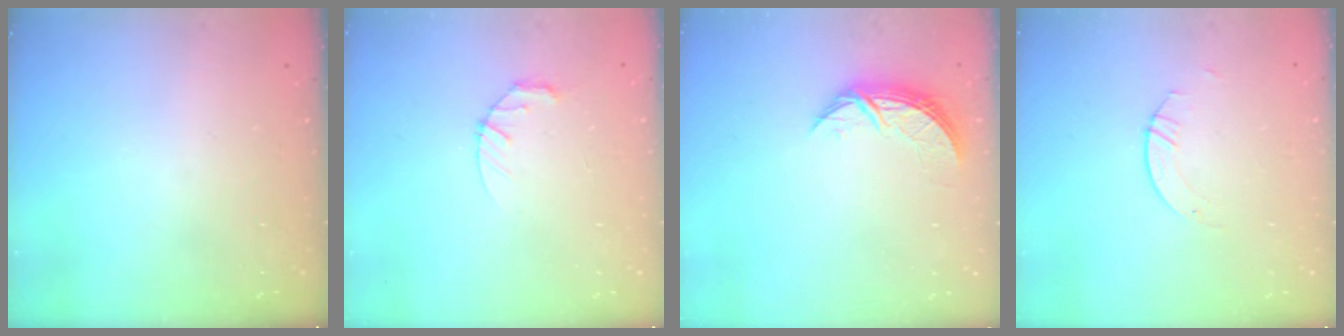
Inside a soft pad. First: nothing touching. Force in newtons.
{"total": 3.1, "press": 3.1, "slide": 0.4}
{"total": 7.3, "press": 7.3, "slide": 0.5}
{"total": 1.1, "press": 1.1, "slide": 0.1}